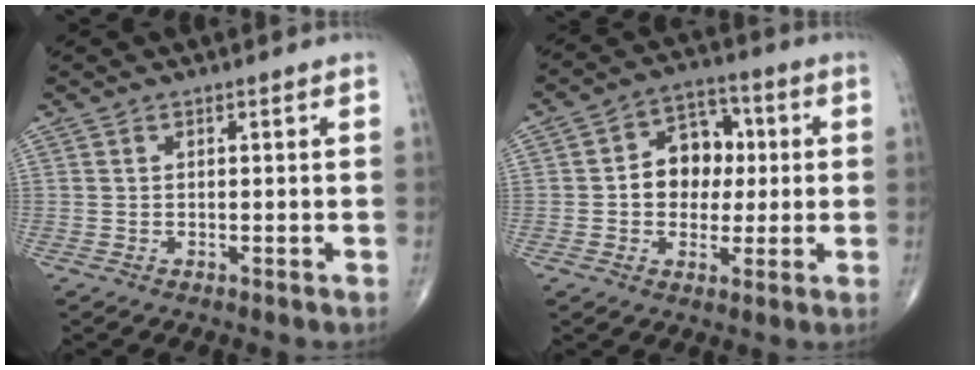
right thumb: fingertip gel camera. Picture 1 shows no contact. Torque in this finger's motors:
{"motor_torque": [0.28, 1.81, 0.93, 0.26, 0.05]}